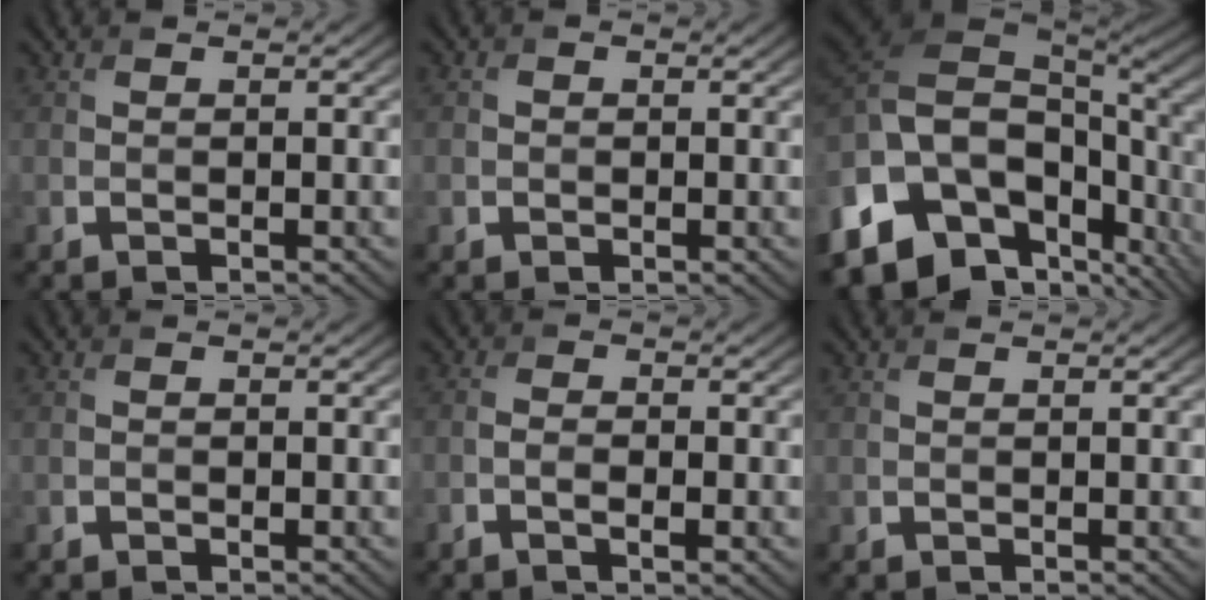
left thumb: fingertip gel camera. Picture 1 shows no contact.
{"total": 1.2, "force": [-0.1, 1.1, 0.3], "torque": [-0.001, 0.003, -0.003]}
{"total": 19.0, "force": [-1.4, 12.8, 14.0], "torque": [-0.289, -0.043, 0.024]}
{"total": 0.0}
{"total": 1.9, "force": [-0.4, 0.5, 1.7], "torque": [-0.039, 0.002, -0.008]}
{"total": 0.0}